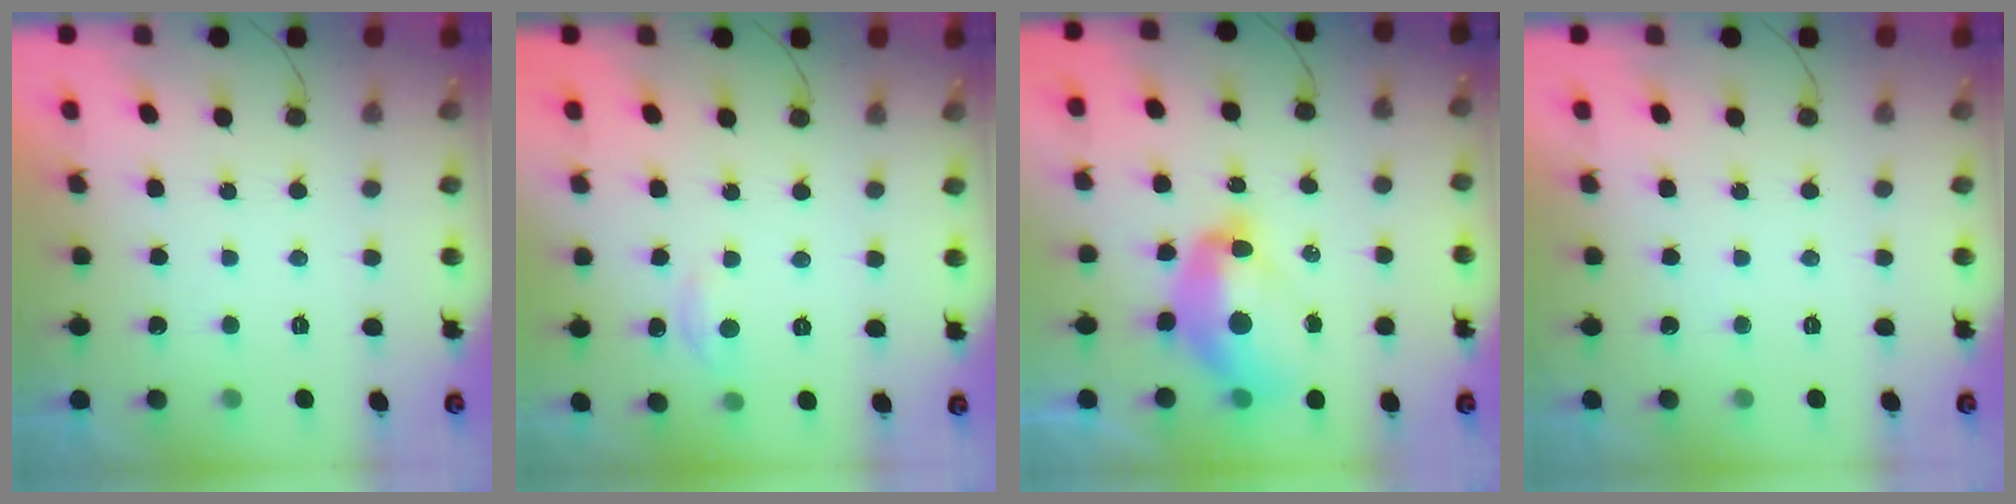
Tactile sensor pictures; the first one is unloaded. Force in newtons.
{"total": 2.7, "press": 2.7, "slide": 0.4}
{"total": 14.0, "press": 14.0, "slide": 1.2}
{"total": 0.0}